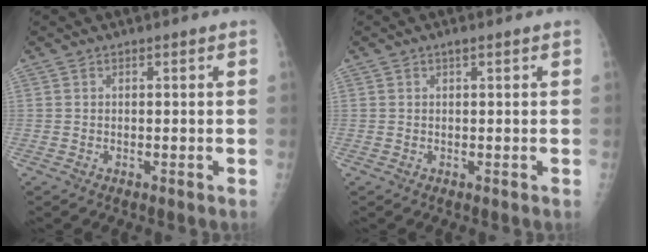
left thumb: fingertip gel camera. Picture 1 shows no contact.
{"total": 0.7, "force": [0.4, 0.1, 0.6], "torque": [-0.012, 0.004, 0.005]}